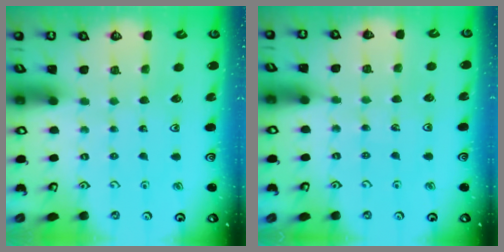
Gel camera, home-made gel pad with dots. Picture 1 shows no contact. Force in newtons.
{"total": 4.5, "press": 4.0, "slide": 2.0}